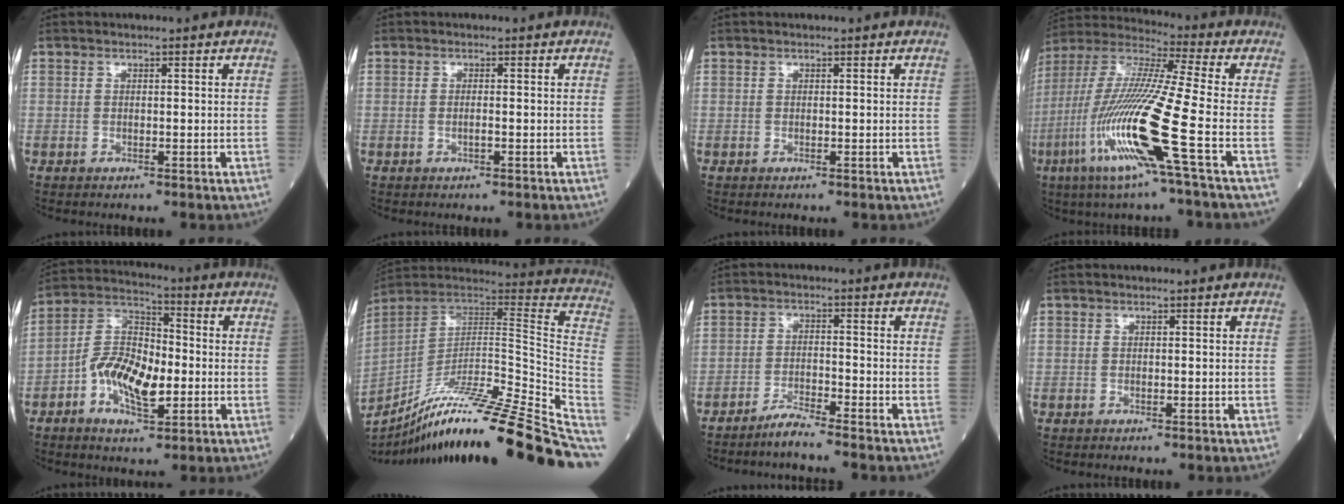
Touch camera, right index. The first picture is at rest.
{"total": 0.8, "force": [-0.3, 0.0, 0.7], "torque": [-0.021, 0.000, -0.006]}
{"total": 0.0}
{"total": 18.4, "force": [-6.6, -0.8, 17.1], "torque": [-0.376, -0.029, -0.139]}
{"total": 11.0, "force": [-2.8, 5.0, 9.4], "torque": [-0.193, 0.015, -0.056]}
{"total": 31.0, "force": [-23.8, -1.1, 19.9], "torque": [-0.207, -0.028, -0.363]}
{"total": 3.6, "force": [-3.3, -1.0, 1.1], "torque": [-0.027, -0.015, -0.066]}
{"total": 0.0}